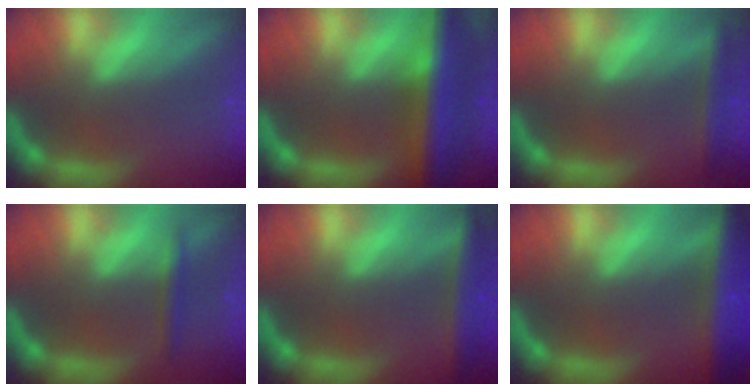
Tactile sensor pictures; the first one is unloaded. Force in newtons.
{"total": 10.0}
{"total": 2.9}
{"total": 1.9}
{"total": 4.5}
{"total": 8.6}